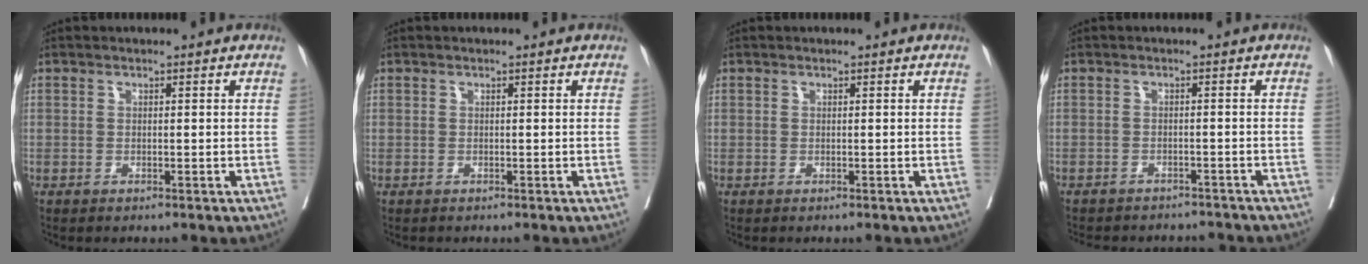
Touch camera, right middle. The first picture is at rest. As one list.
[{"total": 0.0}, {"total": 0.0}, {"total": 10.3, "force": [-9.6, 3.0, 2.3], "torque": [-0.048, 0.004, -0.111]}]